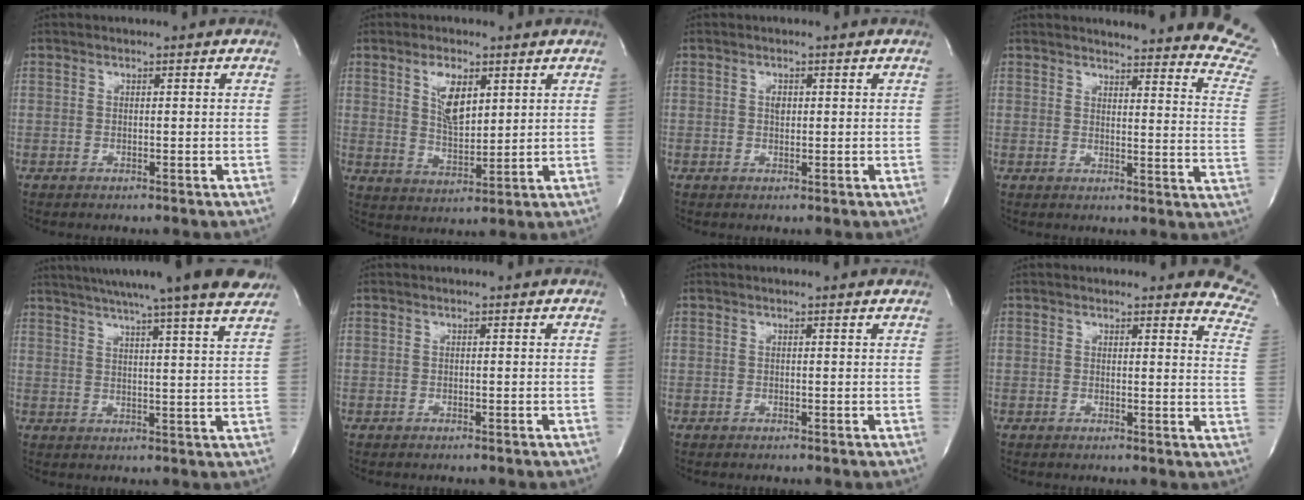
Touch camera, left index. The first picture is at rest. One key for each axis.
{"total": 6.3, "fx": 2.6, "fy": 2.8, "fz": 5.0, "tx": -0.099, "ty": -0.003, "tz": 0.054}
{"total": 1.1, "fx": 0.0, "fy": 0.8, "fz": 0.8, "tx": -0.014, "ty": -0.003, "tz": 0.000}
{"total": 21.8, "fx": 21.1, "fy": 0.5, "fz": 5.3, "tx": -0.051, "ty": -0.140, "tz": 0.214}
{"total": 20.5, "fx": 17.4, "fy": -0.5, "fz": 10.7, "tx": -0.179, "ty": -0.008, "tz": 0.225}
{"total": 0.0}
{"total": 1.0, "fx": 1.0, "fy": 0.1, "fz": 0.3, "tx": -0.012, "ty": 0.001, "tz": 0.005}
{"total": 8.2, "fx": 7.9, "fy": 1.5, "fz": 1.8, "tx": 0.011, "ty": -0.054, "tz": 0.044}